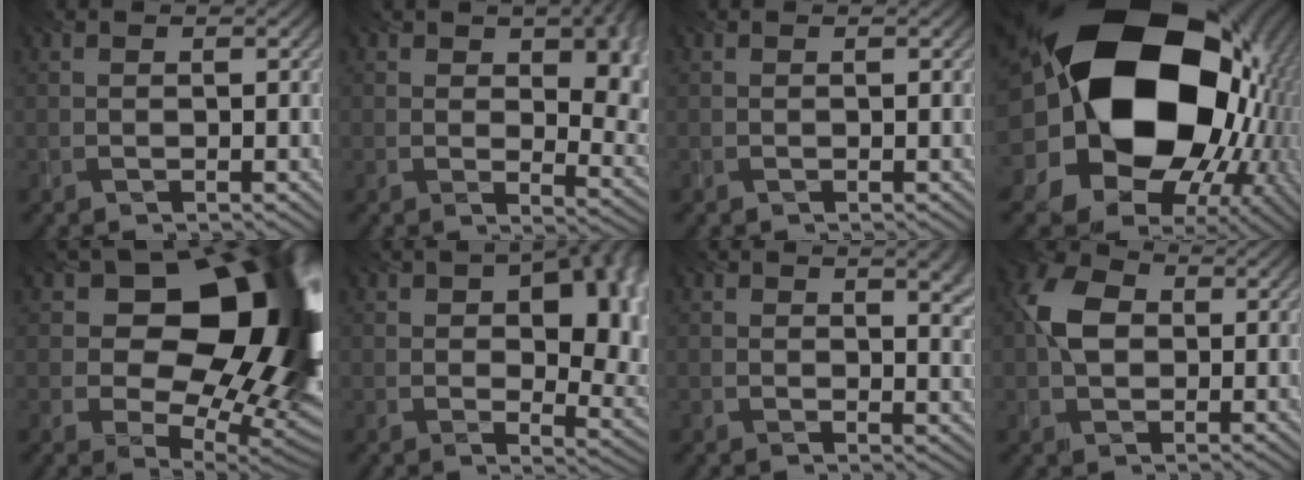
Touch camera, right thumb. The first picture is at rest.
{"total": 10.4, "force": [2.5, 6.2, 8.0], "torque": [-0.118, -0.026, 0.055]}
{"total": 0.0}
{"total": 24.3, "force": [2.2, 18.5, 15.7], "torque": [-0.310, -0.063, 0.065]}
{"total": 19.4, "force": [3.2, 12.3, 14.6], "torque": [-0.150, 0.005, 0.061]}
{"total": 16.2, "force": [3.7, 9.4, 12.7], "torque": [-0.144, -0.006, 0.076]}
{"total": 5.1, "force": [2.3, 2.8, 3.5], "torque": [-0.045, -0.015, 0.048]}
{"total": 6.2, "force": [0.8, 4.4, 4.3], "torque": [-0.095, 0.011, 0.009]}